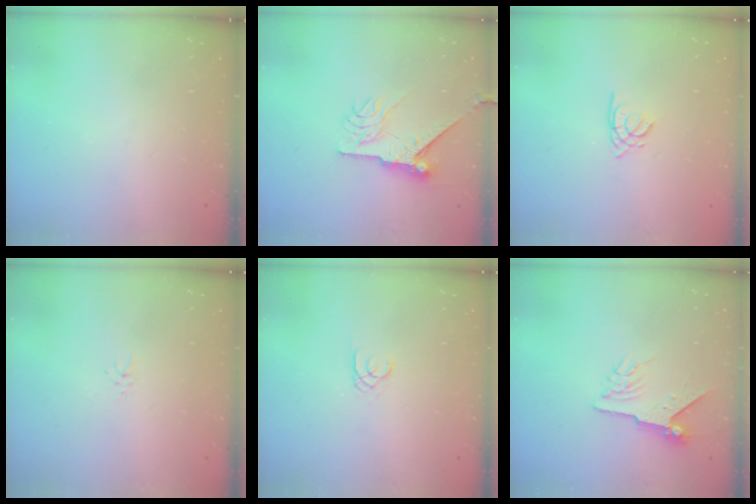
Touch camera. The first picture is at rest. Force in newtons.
{"total": 8.7, "press": 8.7, "slide": 0.3}
{"total": 1.5, "press": 1.5, "slide": 0.1}
{"total": 2.0, "press": 2.0, "slide": 0.3}
{"total": 1.8, "press": 1.7, "slide": 0.2}
{"total": 6.8, "press": 6.7, "slide": 1.1}